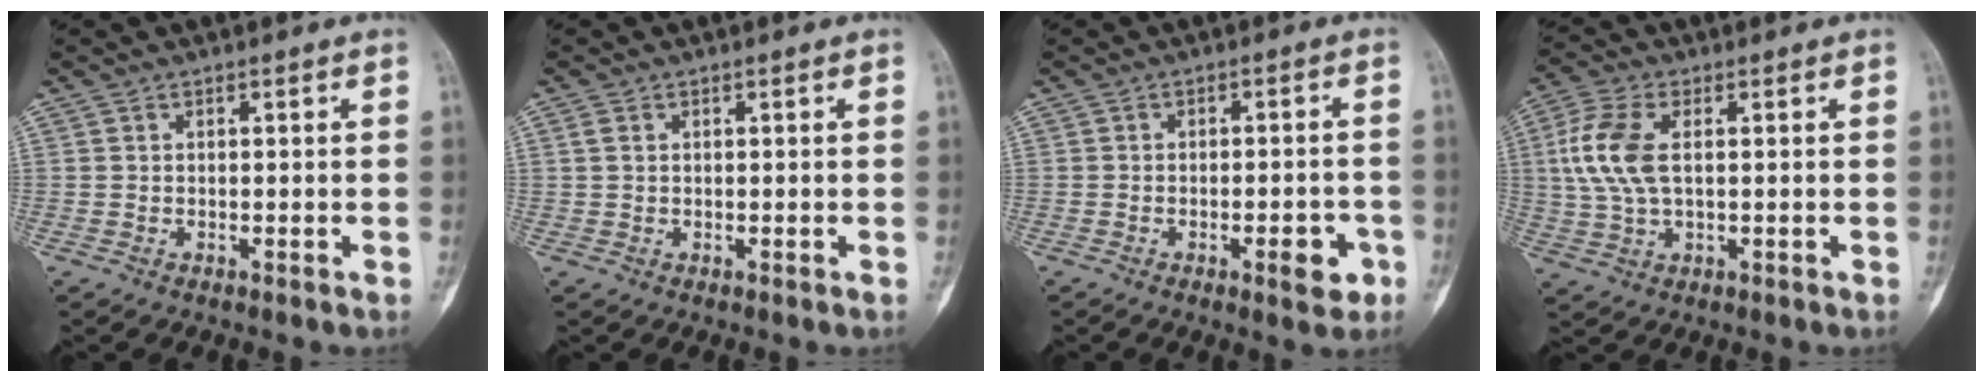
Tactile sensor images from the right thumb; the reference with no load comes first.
{"total": 1.3, "force": [0.5, 0.8, 0.9], "torque": [-0.022, 0.004, 0.012]}
{"total": 5.9, "force": [-2.6, 2.2, 4.8], "torque": [-0.052, 0.016, -0.030]}
{"total": 9.8, "force": [1.5, 5.2, 8.1], "torque": [-0.194, 0.008, 0.030]}